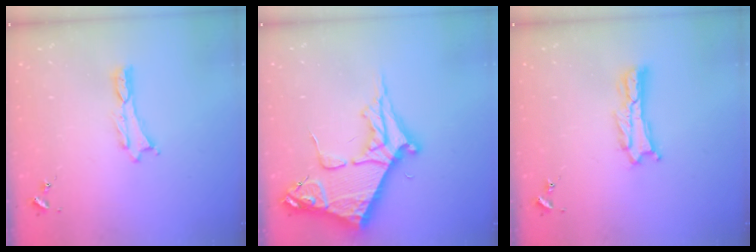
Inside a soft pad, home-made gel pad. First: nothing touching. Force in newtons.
{"total": 8.8, "press": 8.7, "slide": 0.9}
{"total": 1.6, "press": 1.6, "slide": 0.2}